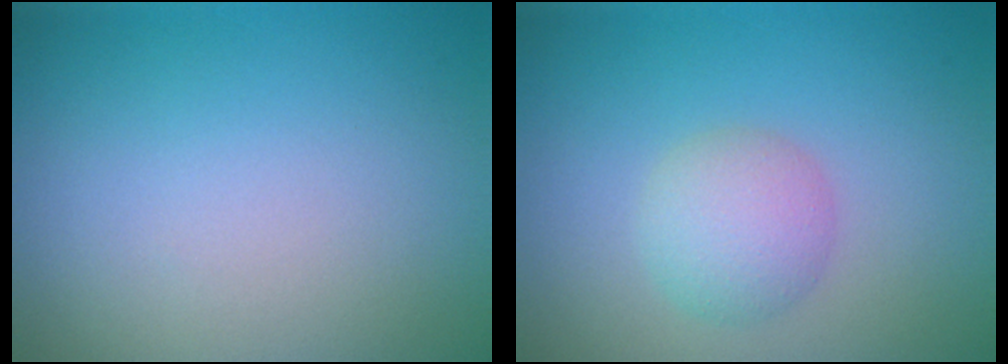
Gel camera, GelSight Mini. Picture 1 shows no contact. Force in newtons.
{"total": 2.9, "press": 2.9, "slide": 0.1}